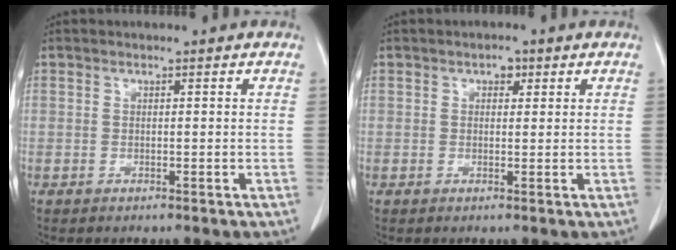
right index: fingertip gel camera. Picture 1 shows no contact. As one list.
[{"total": 1.7, "force": [0.9, 1.1, 1.0], "torque": [-0.010, 0.003, 0.009]}]